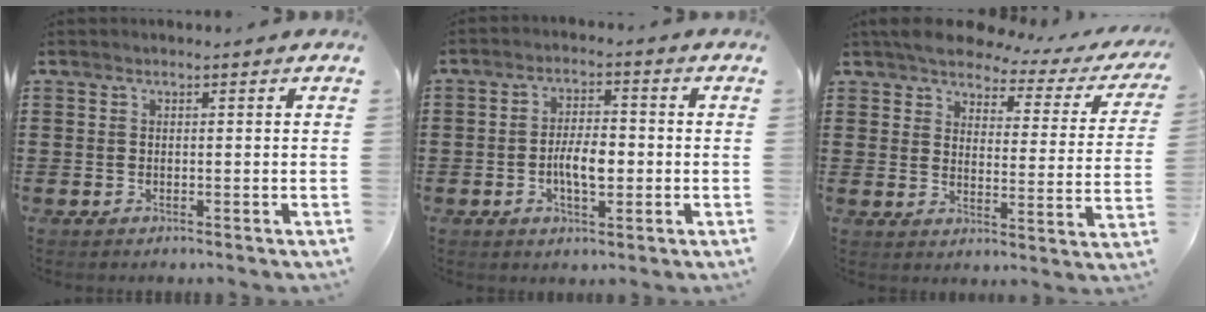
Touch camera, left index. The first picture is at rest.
{"total": 5.7, "force": [-1.0, 2.4, 5.1], "torque": [-0.089, 0.004, -0.022]}
{"total": 4.9, "force": [4.5, 1.2, 1.4], "torque": [-0.057, -0.027, 0.077]}